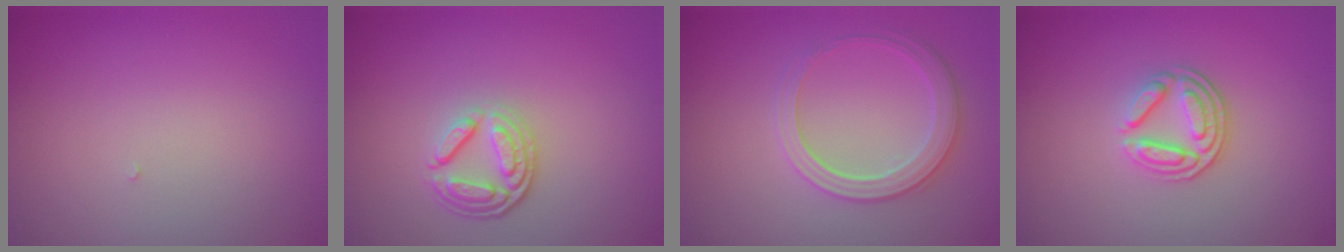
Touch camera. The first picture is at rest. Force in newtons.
{"total": 3.6, "press": 2.8, "slide": 2.3}
{"total": 3.0, "press": 2.9, "slide": 0.2}
{"total": 3.4, "press": 2.7, "slide": 2.1}